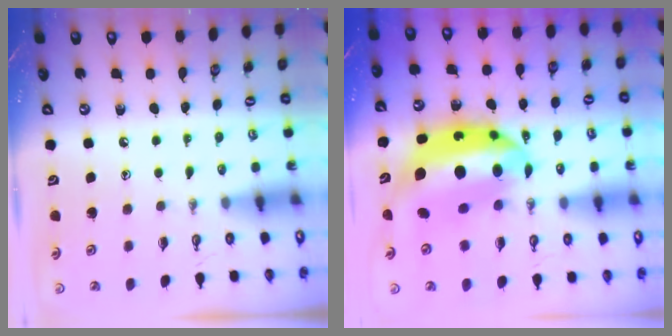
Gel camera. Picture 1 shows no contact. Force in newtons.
{"total": 18.4, "press": 18.3, "slide": 1.6}